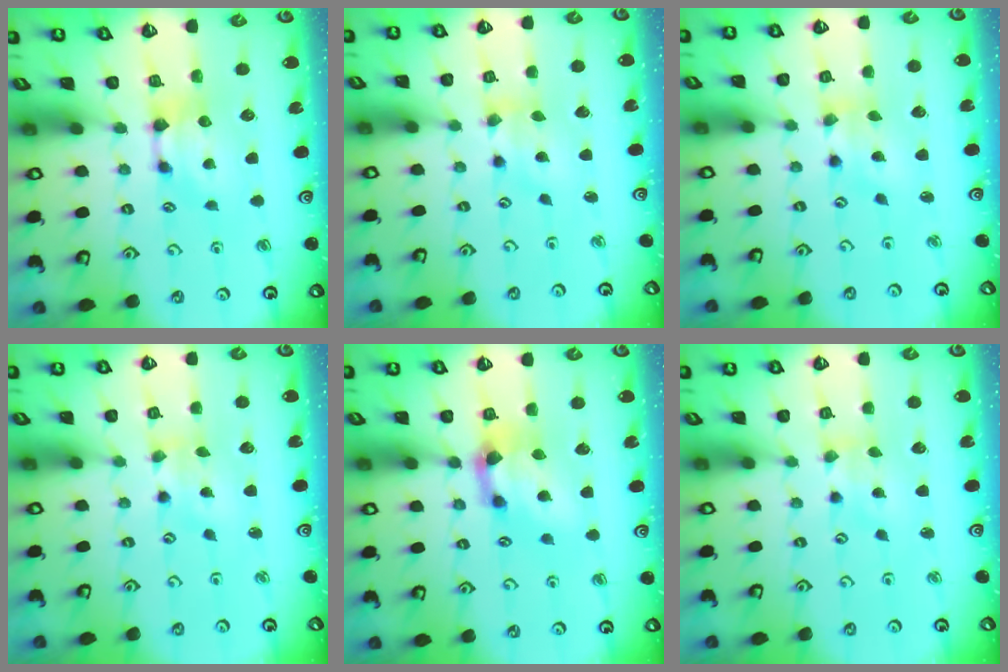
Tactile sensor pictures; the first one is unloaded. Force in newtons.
{"total": 1.6, "press": 1.0, "slide": 1.3}
{"total": 1.4, "press": 0.3, "slide": 1.4}
{"total": 1.5, "press": 1.1, "slide": 1.0}
{"total": 3.8, "press": 3.1, "slide": 2.1}
{"total": 1.8, "press": 1.5, "slide": 1.1}